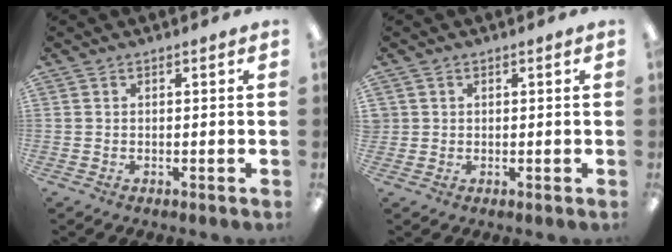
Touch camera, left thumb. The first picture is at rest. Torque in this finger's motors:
{"motor_torque": [-0.03, -0.02, 0.02, -0.05, 0.00]}